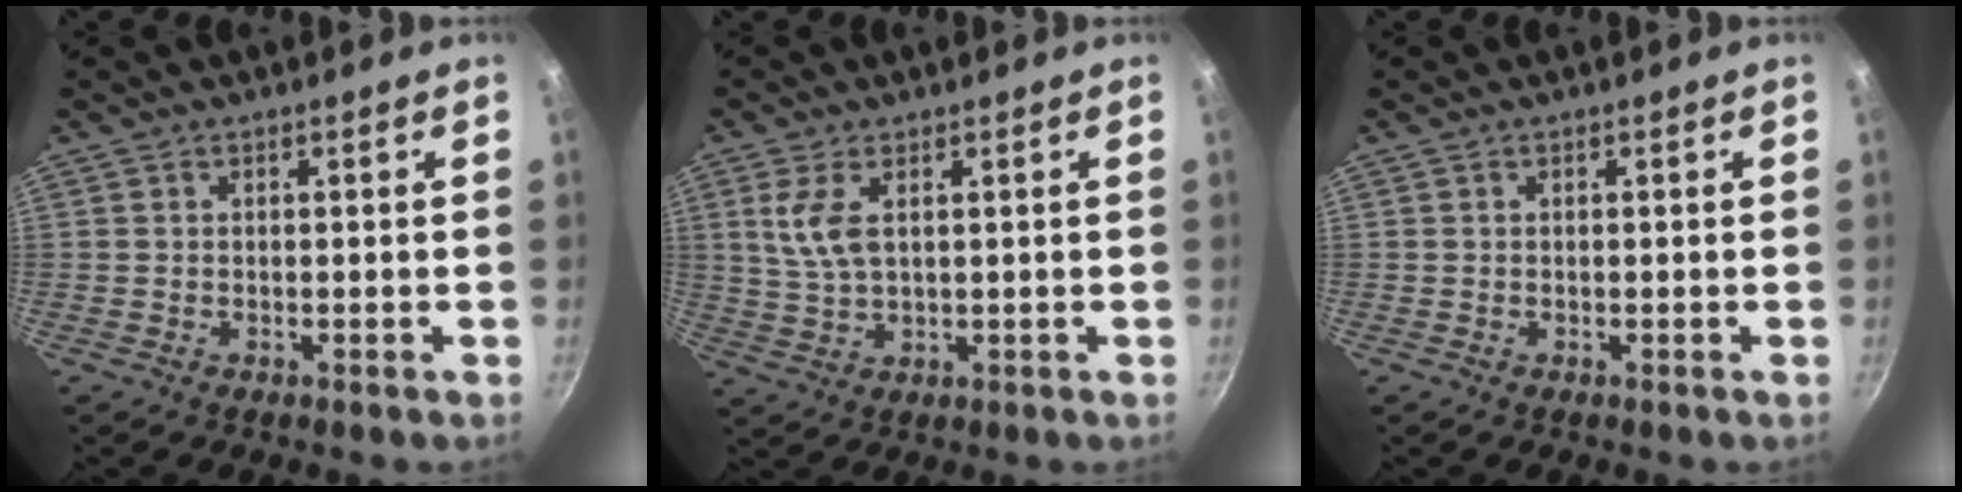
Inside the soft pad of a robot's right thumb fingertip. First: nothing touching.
{"total": 6.2, "force": [2.0, 3.0, 5.1], "torque": [-0.103, -0.011, 0.044]}
{"total": 0.0}